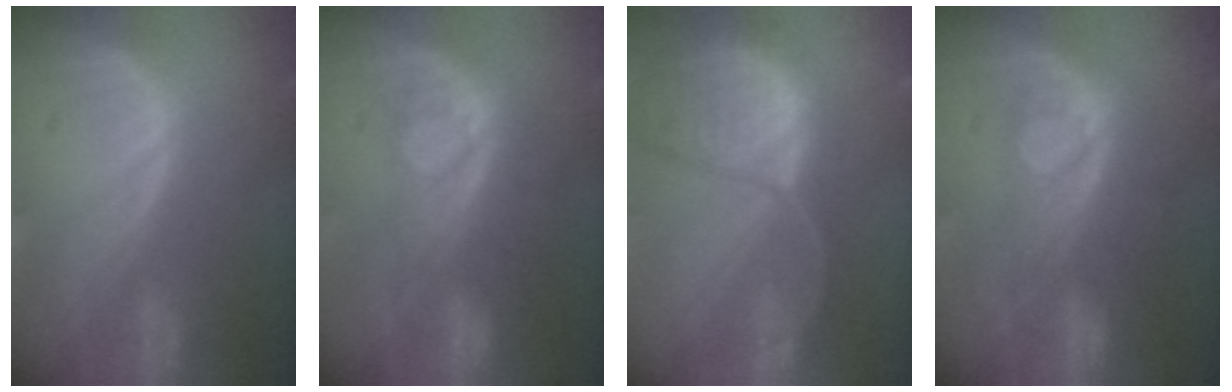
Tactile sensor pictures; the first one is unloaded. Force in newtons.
{"total": 8.4, "press": 7.1, "slide": 4.5}
{"total": 11.8, "press": 9.8, "slide": 6.6}
{"total": 8.3, "press": 7.1, "slide": 4.3}